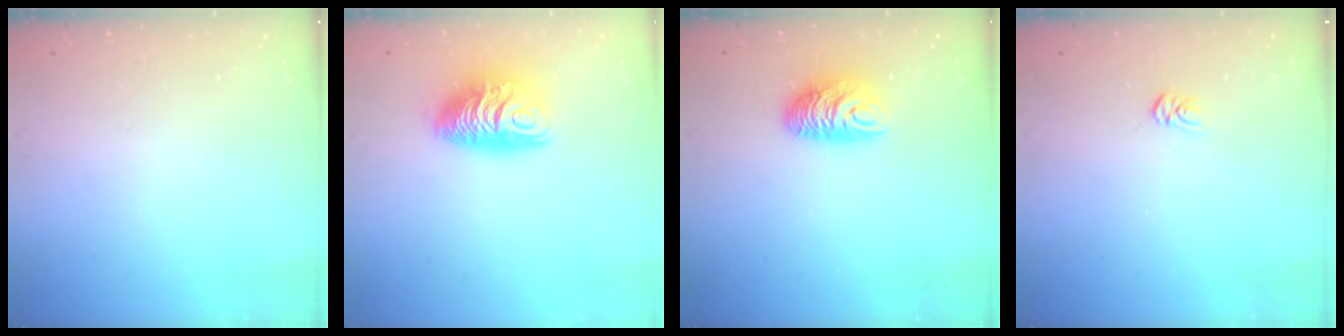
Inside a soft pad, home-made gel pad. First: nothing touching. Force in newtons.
{"total": 11.6, "press": 11.6, "slide": 0.6}
{"total": 9.3, "press": 9.2, "slide": 0.7}
{"total": 2.9, "press": 2.9, "slide": 0.2}